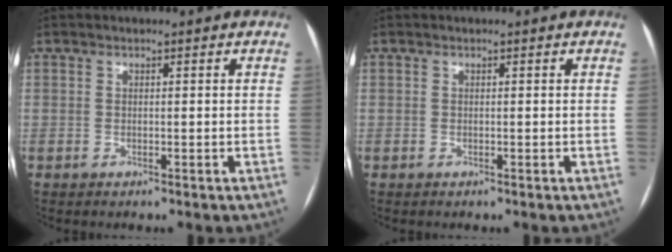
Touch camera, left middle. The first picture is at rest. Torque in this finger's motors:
{"motor_torque": [0.00, -0.01, 0.00, 0.00]}